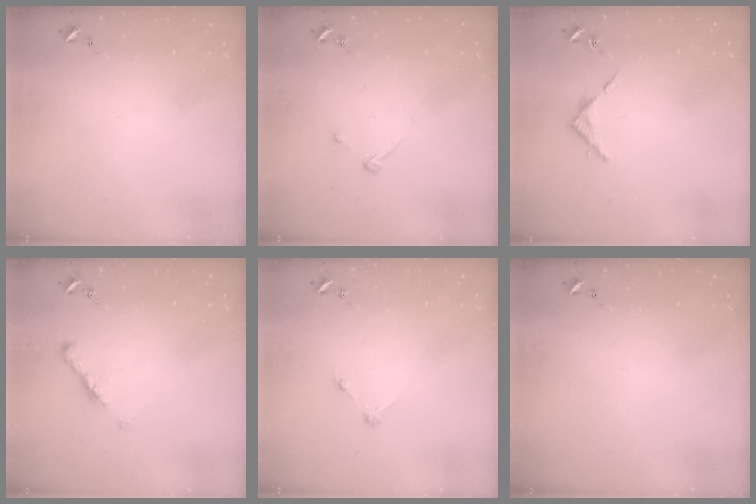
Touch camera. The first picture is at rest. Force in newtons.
{"total": 3.3, "press": 3.2, "slide": 0.6}
{"total": 4.7, "press": 4.7, "slide": 0.2}
{"total": 6.8, "press": 6.7, "slide": 0.6}
{"total": 2.8, "press": 2.8, "slide": 0.3}
{"total": 0.0}